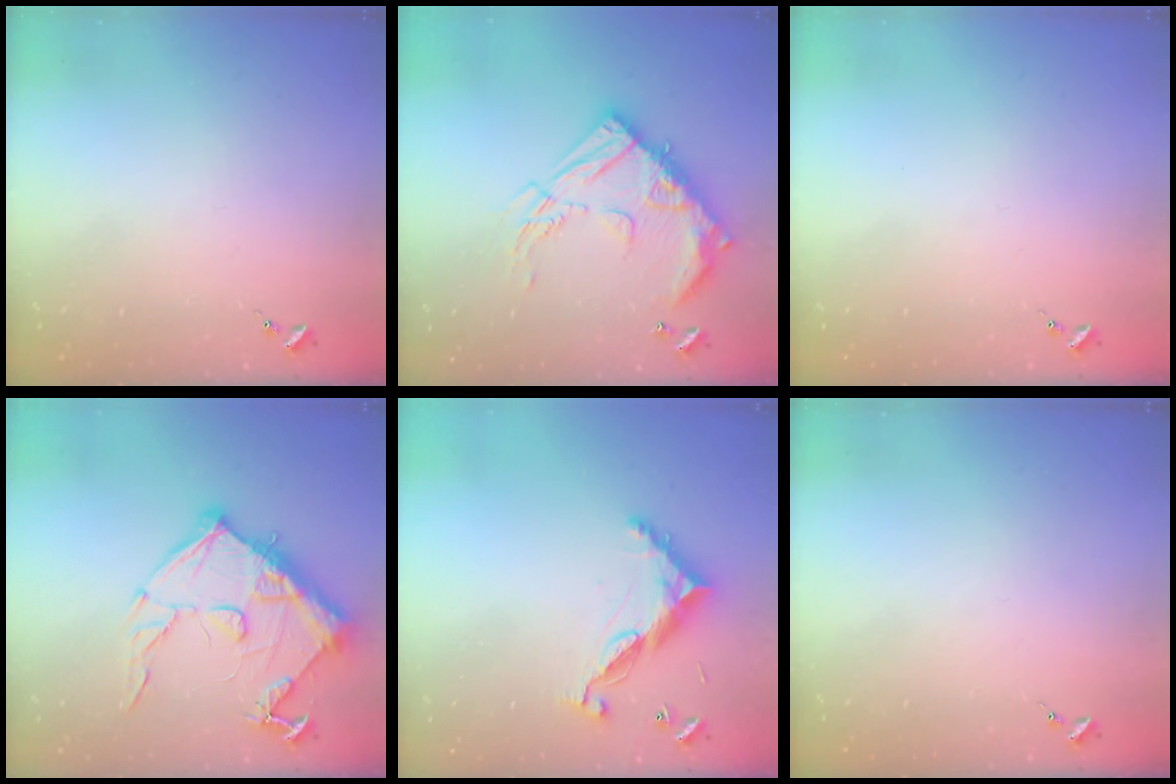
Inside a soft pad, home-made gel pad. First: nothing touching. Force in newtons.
{"total": 21.3, "press": 21.2, "slide": 2.1}
{"total": 0.0}
{"total": 15.4, "press": 15.4, "slide": 1.0}
{"total": 9.9, "press": 9.9, "slide": 0.4}
{"total": 0.0}